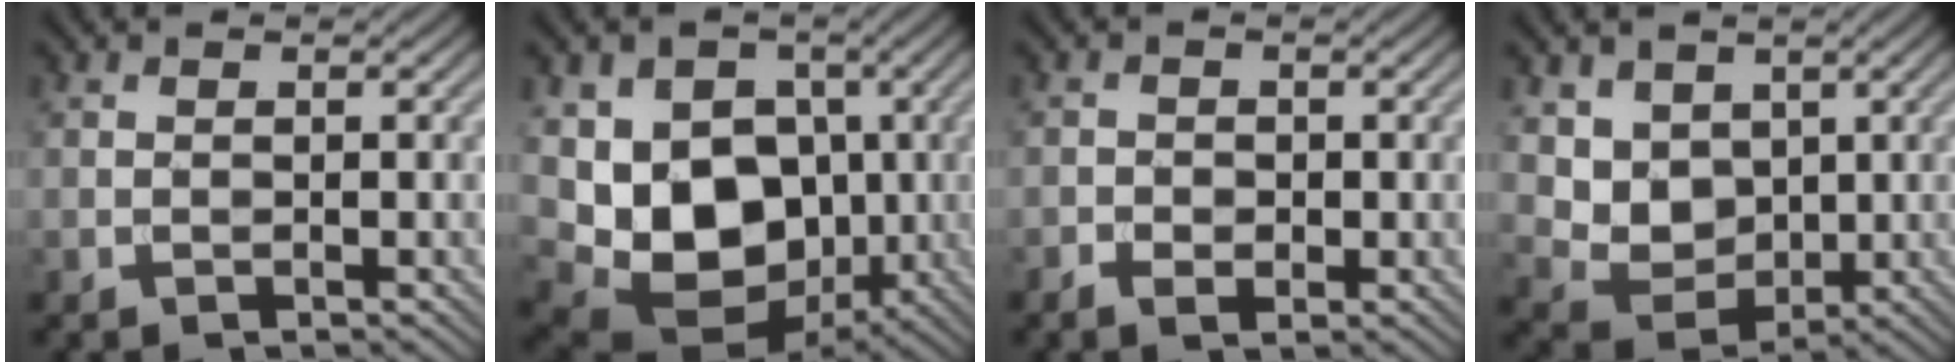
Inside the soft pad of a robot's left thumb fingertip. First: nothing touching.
{"total": 12.4, "force": [-0.5, 9.6, 7.9], "torque": [-0.143, -0.024, -0.013]}
{"total": 1.9, "force": [-0.7, 1.4, 1.1], "torque": [-0.019, -0.006, -0.014]}
{"total": 6.0, "force": [2.2, 4.8, 2.6], "torque": [-0.073, -0.016, 0.041]}